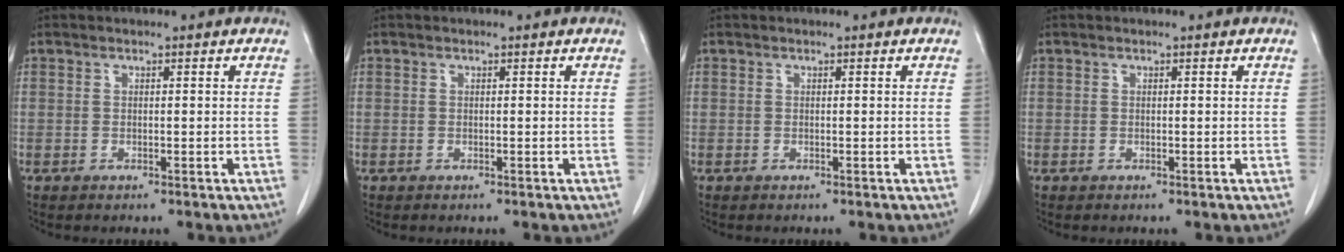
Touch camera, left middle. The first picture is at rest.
{"total": 0.0}
{"total": 0.0}
{"total": 0.0}